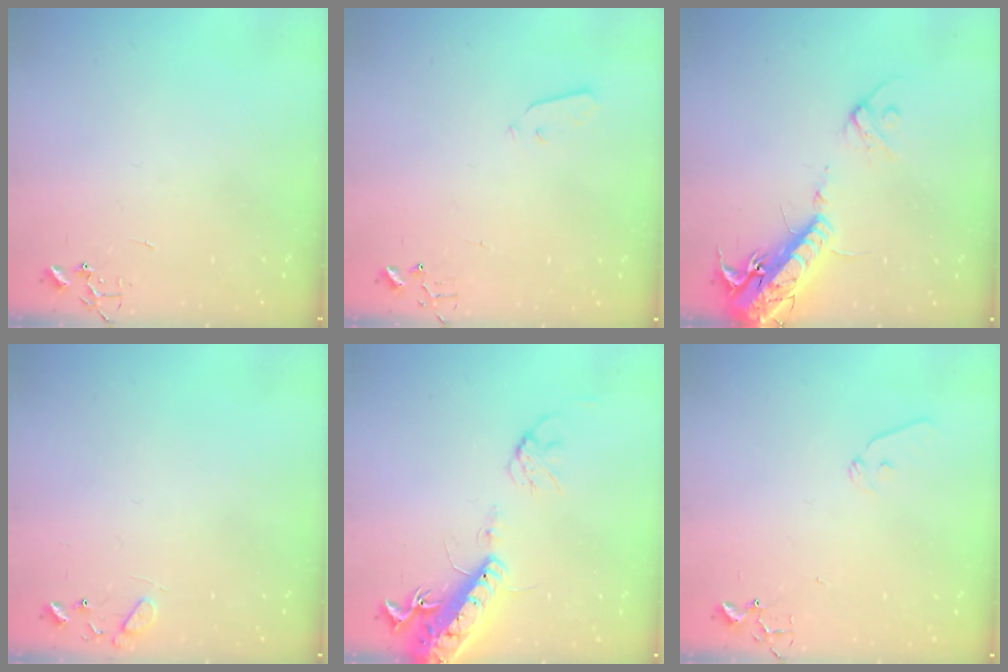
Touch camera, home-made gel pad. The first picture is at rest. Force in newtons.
{"total": 3.2, "press": 3.2, "slide": 0.1}
{"total": 17.8, "press": 17.4, "slide": 3.8}
{"total": 9.0, "press": 9.0, "slide": 0.6}
{"total": 16.2, "press": 15.7, "slide": 3.7}
{"total": 7.0, "press": 6.9, "slide": 0.8}